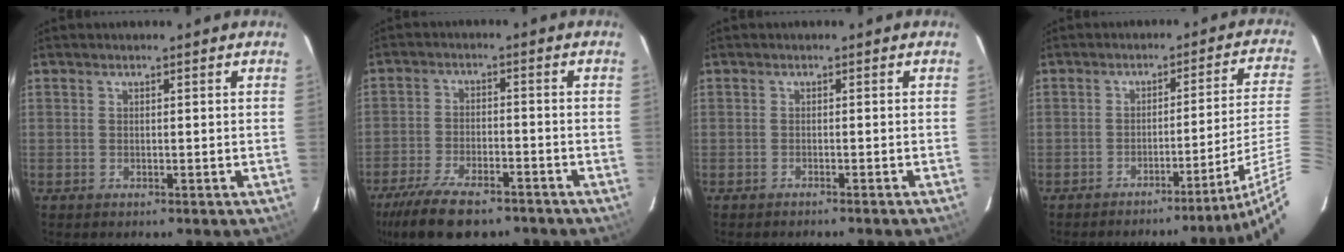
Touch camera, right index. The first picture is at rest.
{"total": 14.7, "force": [-11.1, 5.4, 7.9], "torque": [-0.177, -0.029, -0.185]}
{"total": 1.1, "force": [-0.9, -0.3, 0.4], "torque": [-0.007, -0.004, -0.013]}
{"total": 12.1, "force": [-8.0, -2.7, 8.6], "torque": [-0.099, -0.013, -0.100]}